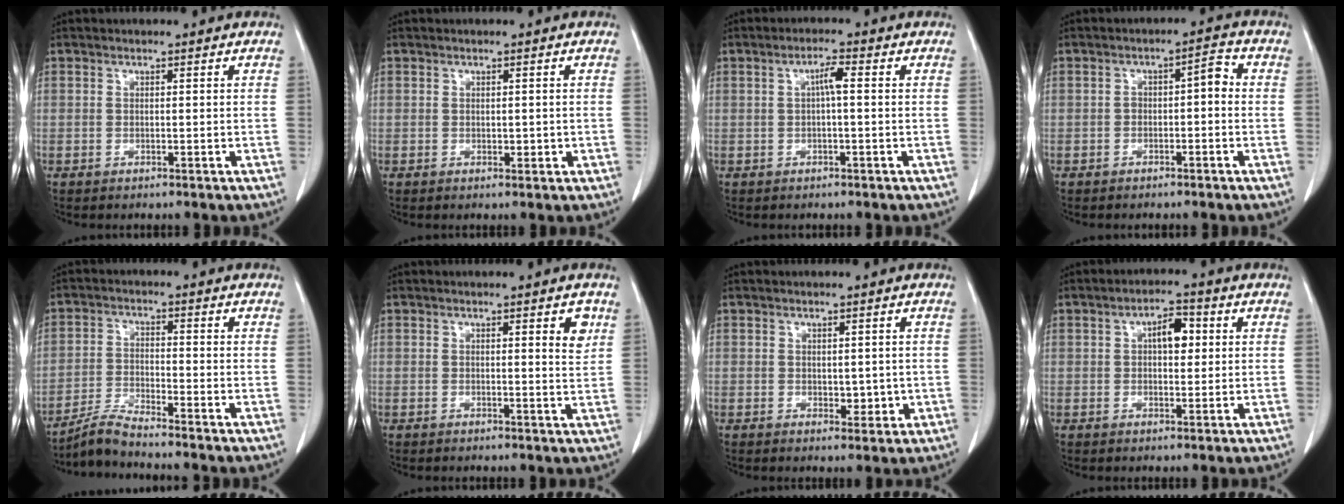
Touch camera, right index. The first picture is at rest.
{"total": 1.2, "force": [0.0, 0.8, 0.9], "torque": [-0.007, 0.001, 0.004]}
{"total": 2.5, "force": [0.3, 0.3, 2.5], "torque": [-0.046, 0.004, 0.005]}
{"total": 3.4, "force": [-0.5, 1.3, 3.1], "torque": [-0.042, 0.023, -0.007]}
{"total": 4.7, "force": [-4.4, -1.2, 1.1], "torque": [-0.031, -0.023, -0.089]}
{"total": 2.8, "force": [1.4, 0.4, 2.4], "torque": [-0.028, -0.007, 0.015]}
{"total": 2.6, "force": [0.0, 1.6, 2.0], "torque": [-0.020, -0.002, 0.009]}
{"total": 4.7, "force": [1.1, 2.1, 4.0], "torque": [-0.063, 0.011, 0.016]}